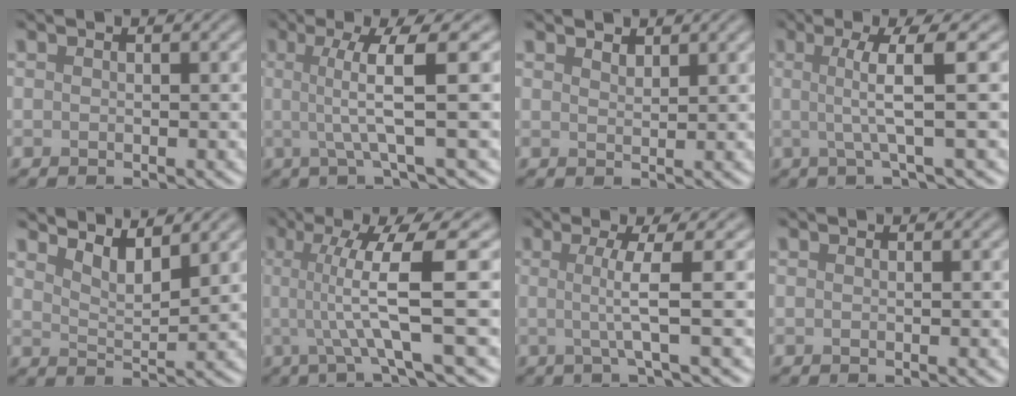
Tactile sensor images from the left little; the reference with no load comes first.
{"total": 5.6, "force": [0.5, 0.8, 5.5], "torque": [-0.093, 0.003, 0.008]}
{"total": 1.3, "force": [1.2, 0.4, 0.3], "torque": [-0.008, -0.002, 0.024]}
{"total": 4.7, "force": [0.5, 0.7, 4.6], "torque": [-0.079, 0.003, 0.006]}
{"total": 3.2, "force": [2.8, 0.6, 1.5], "torque": [-0.027, -0.008, 0.050]}
{"total": 7.2, "force": [0.4, 1.1, 7.1], "torque": [-0.115, 0.005, 0.004]}
{"total": 3.8, "force": [0.1, 0.5, 3.7], "torque": [-0.066, -0.002, -0.004]}
{"total": 0.0}